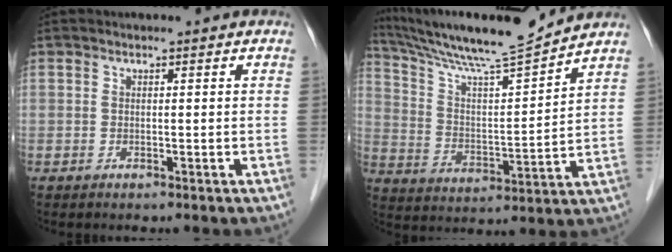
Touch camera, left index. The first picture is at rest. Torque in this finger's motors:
{"motor_torque": [0.40, -0.57, 0.39, 0.05]}